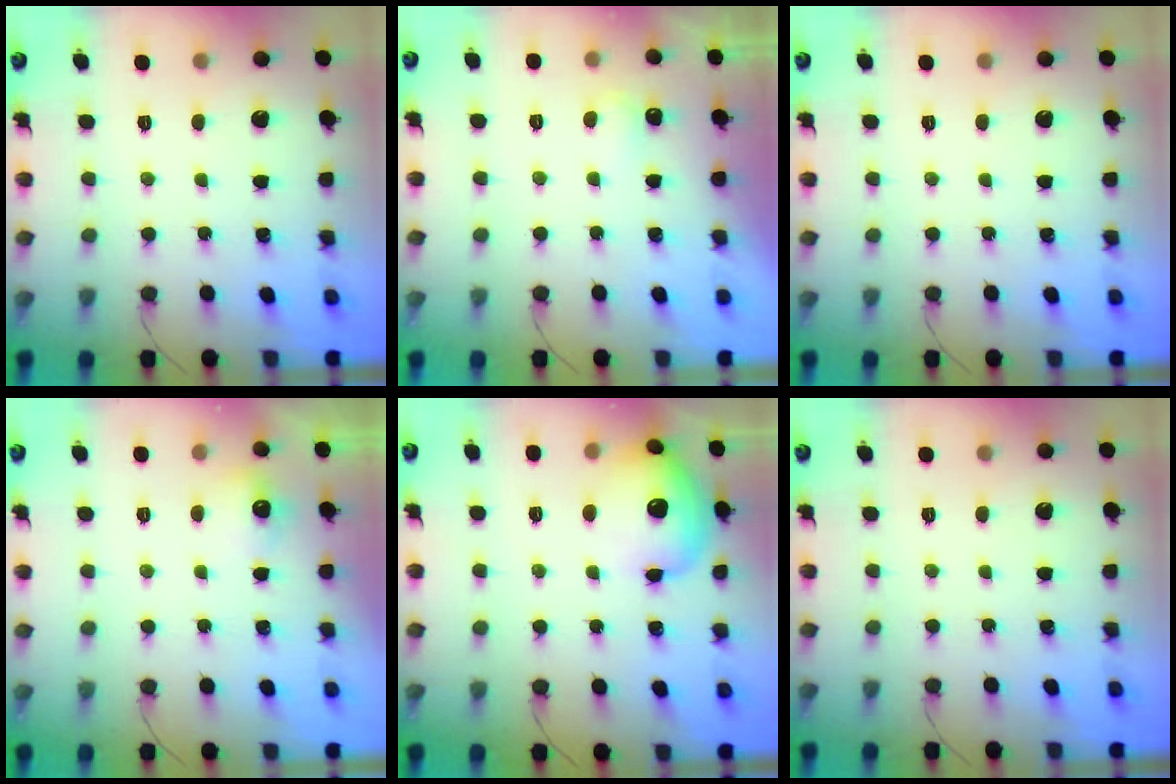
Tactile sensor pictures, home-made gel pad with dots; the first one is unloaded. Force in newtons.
{"total": 2.2, "press": 2.2, "slide": 0.4}
{"total": 0.0}
{"total": 5.4, "press": 5.0, "slide": 2.2}
{"total": 16.8, "press": 15.9, "slide": 5.5}
{"total": 0.0}